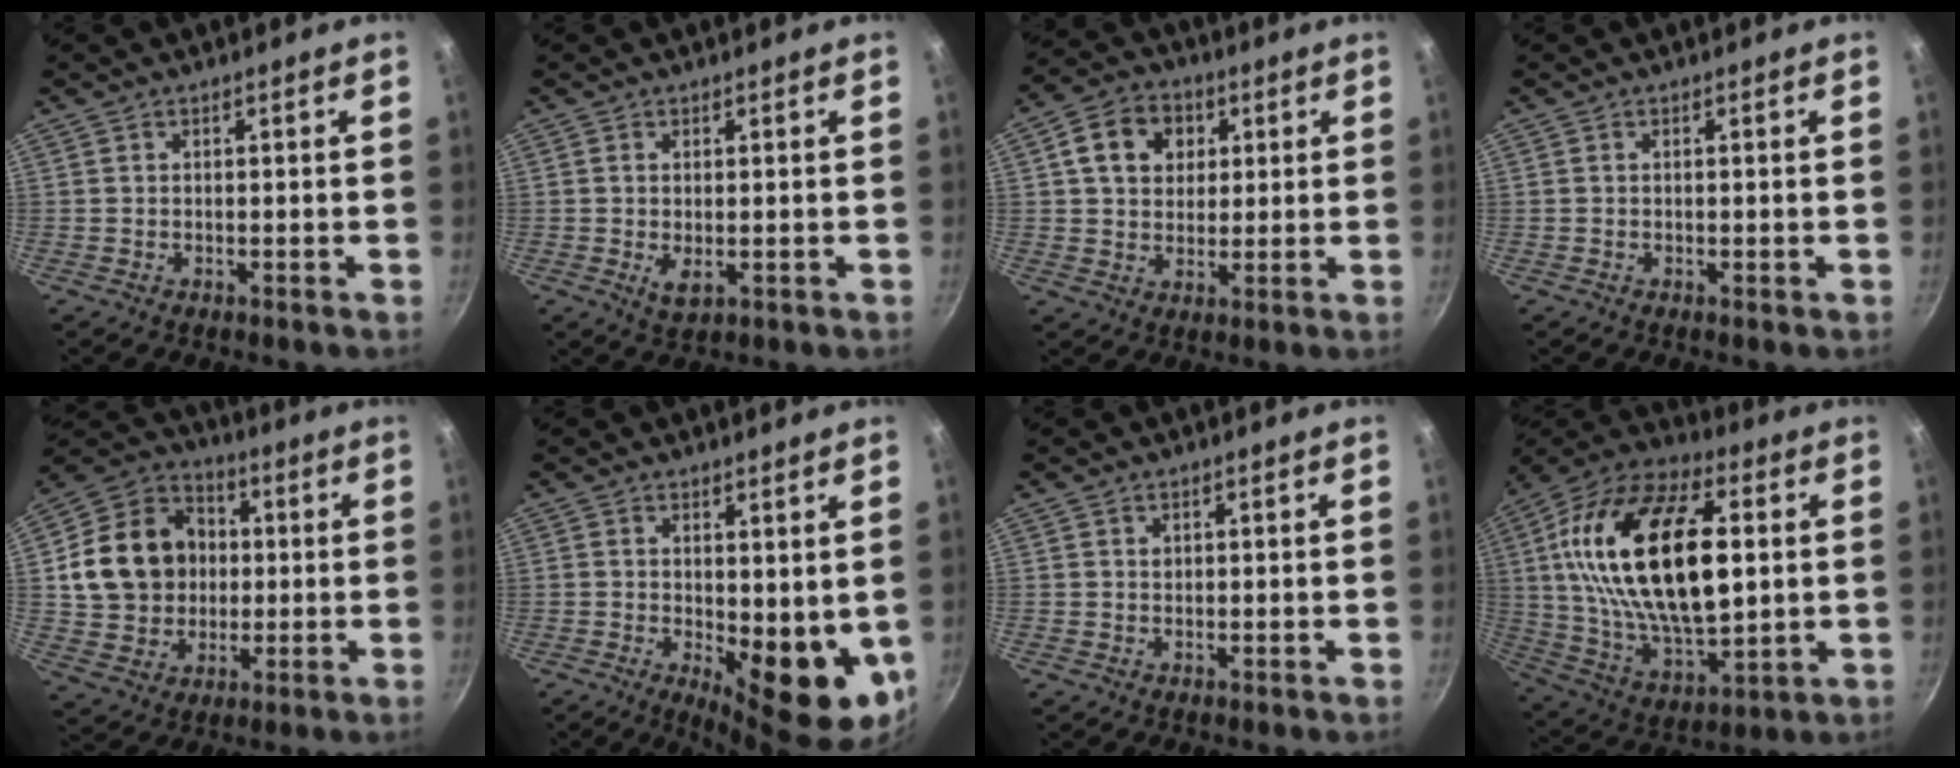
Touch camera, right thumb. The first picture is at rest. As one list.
[{"total": 3.0, "force": [-0.4, 1.5, 2.5], "torque": [-0.046, -0.011, 0.000]}, {"total": 10.2, "force": [3.1, 8.1, 5.4], "torque": [-0.070, 0.007, 0.042]}, {"total": 0.0}, {"total": 18.3, "force": [1.4, 15.5, 9.6], "torque": [-0.140, 0.025, 0.027]}, {"total": 11.5, "force": [-0.4, 5.1, 10.3], "torque": [-0.119, -0.018, 0.007]}, {"total": 0.7, "force": [0.4, 0.5, 0.2], "torque": [-0.001, -0.001, 0.006]}, {"total": 30.4, "force": [4.5, 16.2, 25.4], "torque": [-0.459, 0.005, 0.078]}]